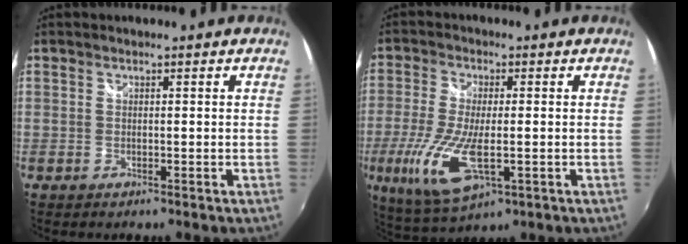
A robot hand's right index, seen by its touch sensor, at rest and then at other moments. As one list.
[{"total": 13.0, "force": [-3.6, 4.6, 11.5], "torque": [-0.246, -0.027, -0.065]}]